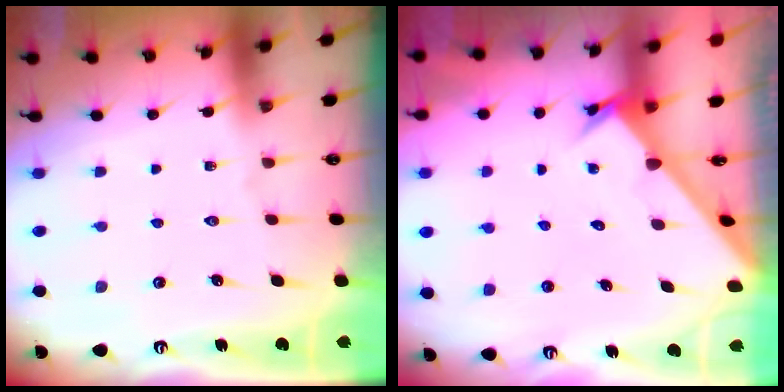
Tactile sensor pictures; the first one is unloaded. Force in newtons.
{"total": 2.6, "press": 2.6, "slide": 0.3}